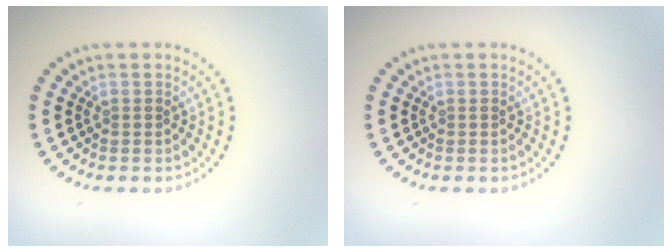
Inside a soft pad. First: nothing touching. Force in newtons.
{"total": 0.0}